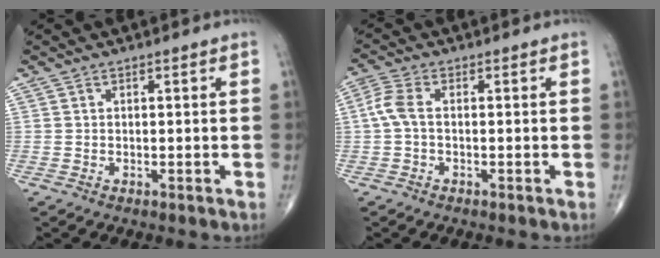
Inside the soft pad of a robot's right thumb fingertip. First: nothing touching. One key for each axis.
{"total": 4.0, "fx": -0.2, "fy": 1.9, "fz": 3.5, "tx": -0.094, "ty": 0.009, "tz": -0.012}